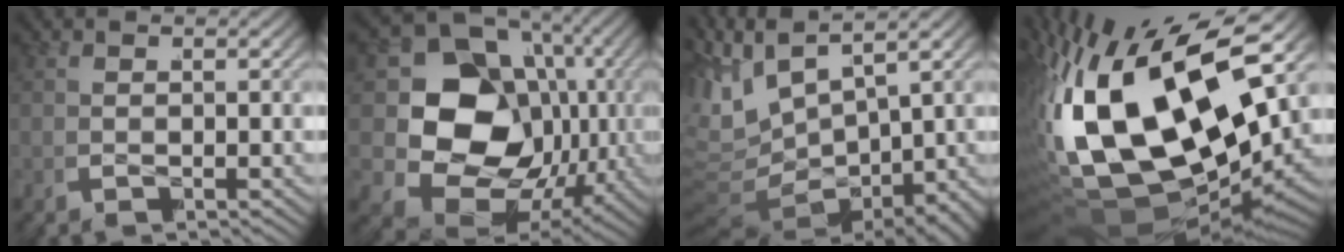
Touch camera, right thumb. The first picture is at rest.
{"total": 22.3, "force": [-0.9, 16.8, 14.6], "torque": [-0.288, -0.040, -0.010]}
{"total": 11.1, "force": [0.2, 7.5, 8.1], "torque": [-0.179, -0.019, 0.007]}
{"total": 23.8, "force": [-2.5, 14.7, 18.6], "torque": [-0.401, -0.044, -0.020]}